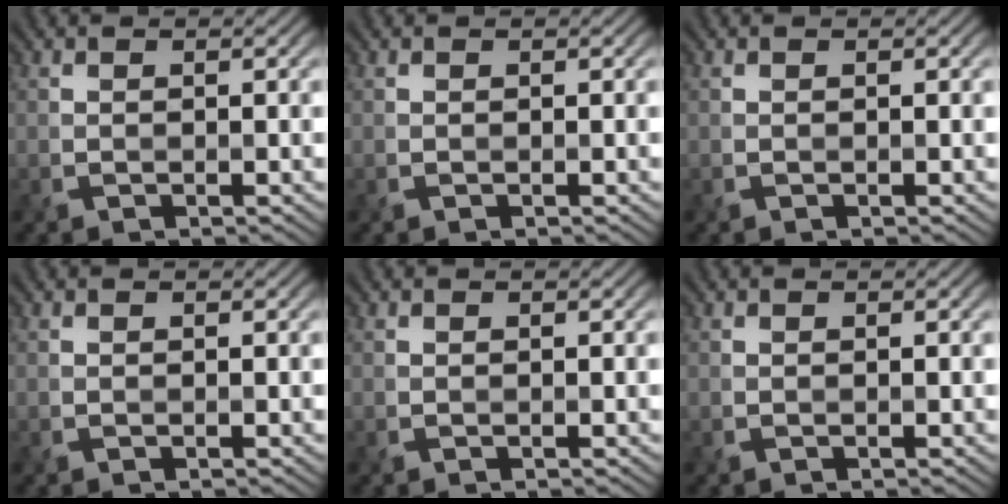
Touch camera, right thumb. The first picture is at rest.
{"total": 0.0}
{"total": 0.0}
{"total": 0.0}
{"total": 0.0}
{"total": 0.0}